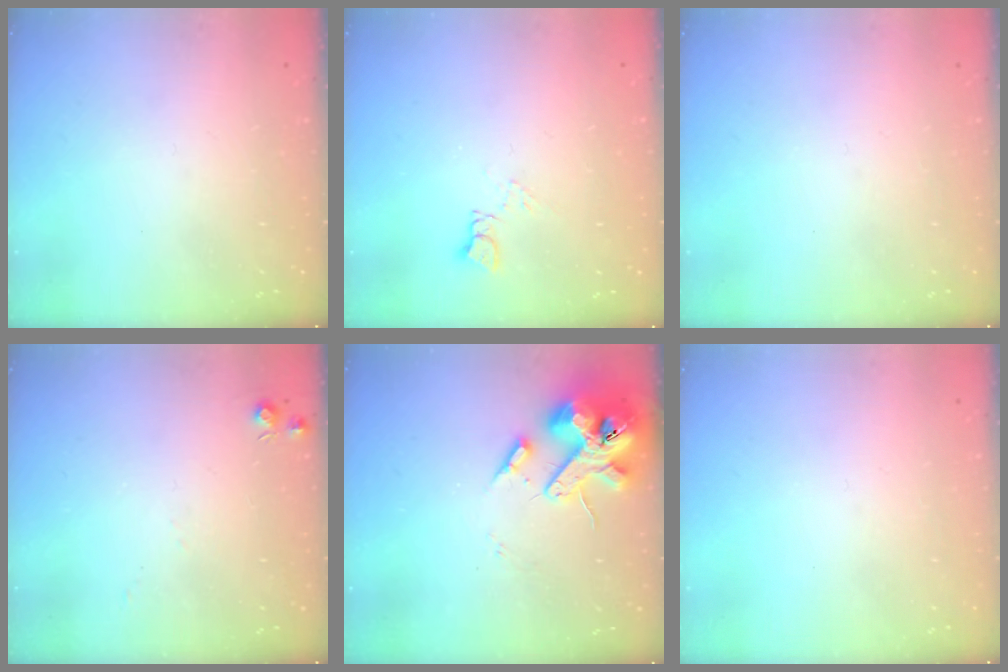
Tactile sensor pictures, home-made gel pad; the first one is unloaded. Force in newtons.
{"total": 4.3, "press": 4.3, "slide": 0.8}
{"total": 0.0}
{"total": 4.9, "press": 4.9, "slide": 0.7}
{"total": 14.6, "press": 14.4, "slide": 2.4}
{"total": 0.0}